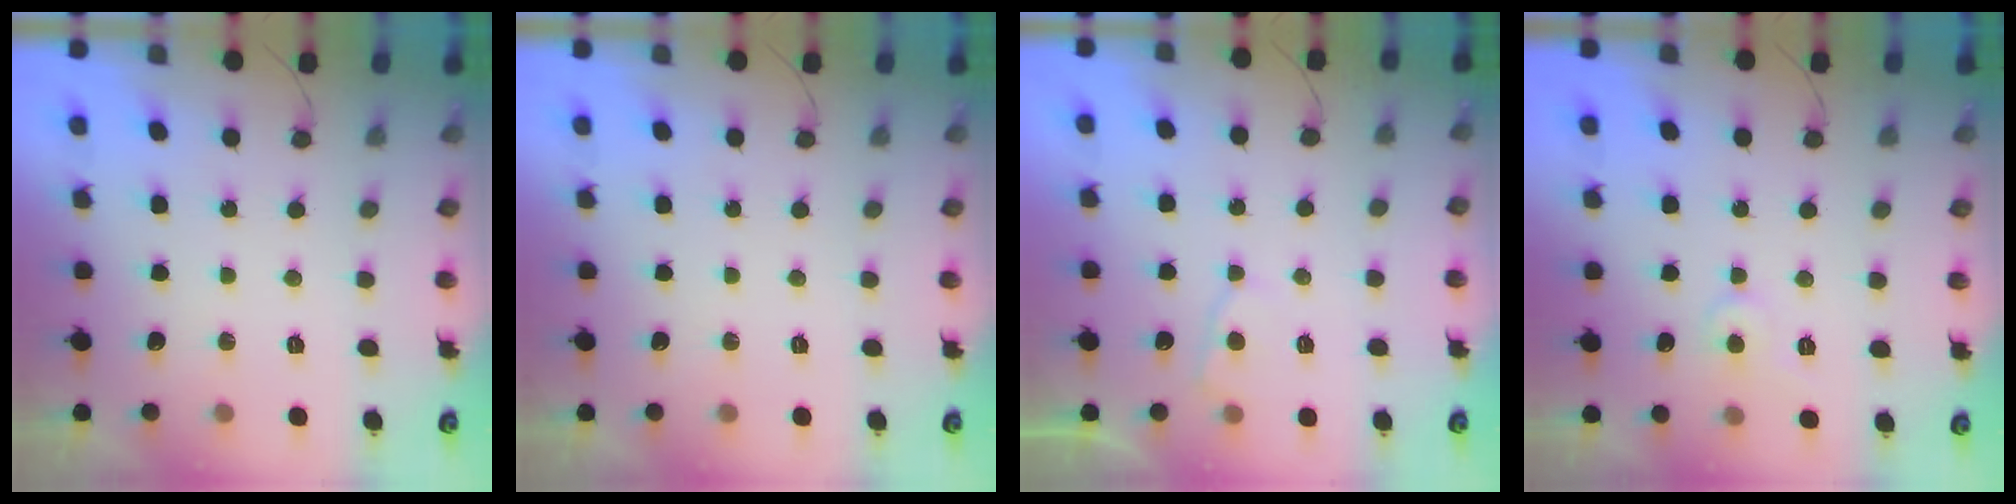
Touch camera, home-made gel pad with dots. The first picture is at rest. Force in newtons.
{"total": 0.0}
{"total": 4.0, "press": 3.9, "slide": 0.5}
{"total": 4.8, "press": 4.7, "slide": 0.6}